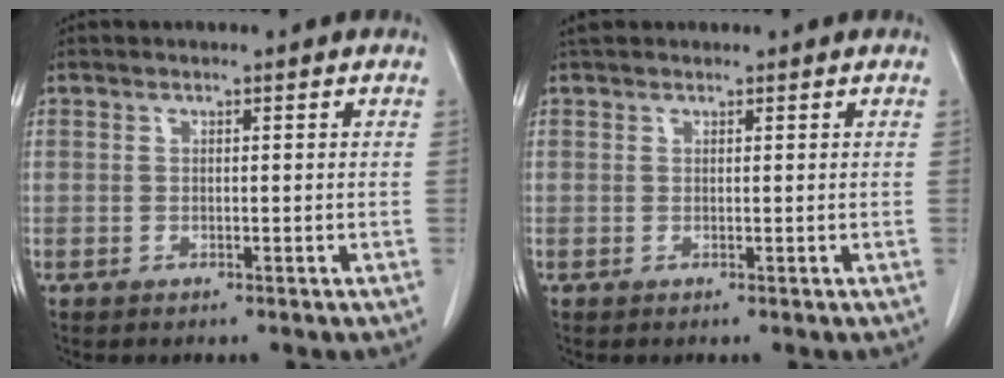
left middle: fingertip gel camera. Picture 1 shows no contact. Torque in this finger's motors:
{"motor_torque": [0.23, -0.19, -0.04, 0.00]}